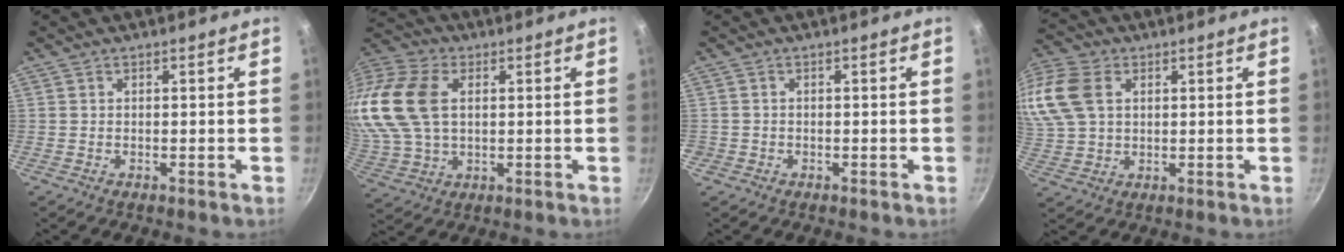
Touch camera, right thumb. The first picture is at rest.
{"total": 17.1, "force": [3.1, 11.6, 12.1], "torque": [-0.253, 0.014, 0.060]}
{"total": 0.9, "force": [-0.4, 0.8, 0.1], "torque": [-0.002, 0.002, -0.005]}
{"total": 16.7, "force": [4.8, 12.1, 10.5], "torque": [-0.245, 0.015, 0.091]}